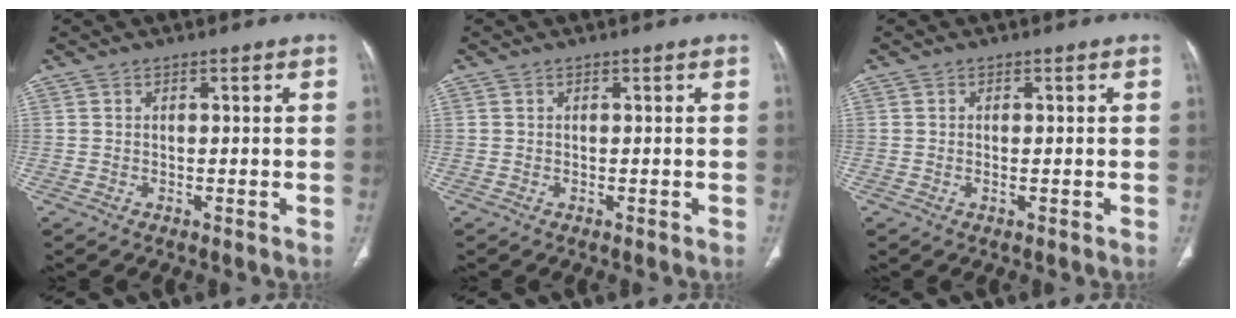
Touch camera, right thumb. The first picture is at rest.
{"total": 0.0}
{"total": 0.9, "force": [-0.2, 0.4, 0.8], "torque": [-0.021, 0.001, -0.002]}